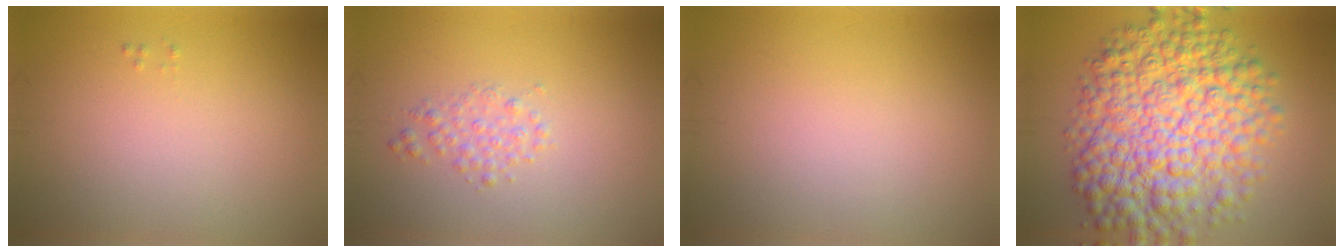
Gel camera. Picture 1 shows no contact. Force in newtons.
{"total": 1.6, "press": 1.6, "slide": 0.1}
{"total": 0.0}
{"total": 11.9, "press": 11.9, "slide": 0.1}